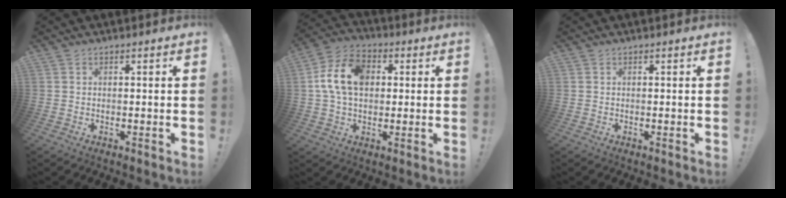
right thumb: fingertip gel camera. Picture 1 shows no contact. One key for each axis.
{"total": 14.0, "fx": 2.1, "fy": 9.9, "fz": 9.6, "tx": -0.183, "ty": 0.014, "tz": 0.042}
{"total": 0.0}